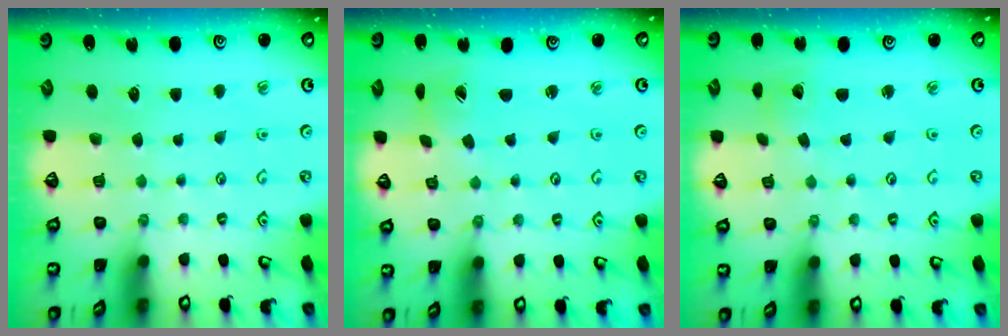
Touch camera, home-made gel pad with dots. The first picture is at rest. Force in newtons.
{"total": 2.2, "press": 2.2, "slide": 0.1}
{"total": 1.8, "press": 1.8, "slide": 0.1}